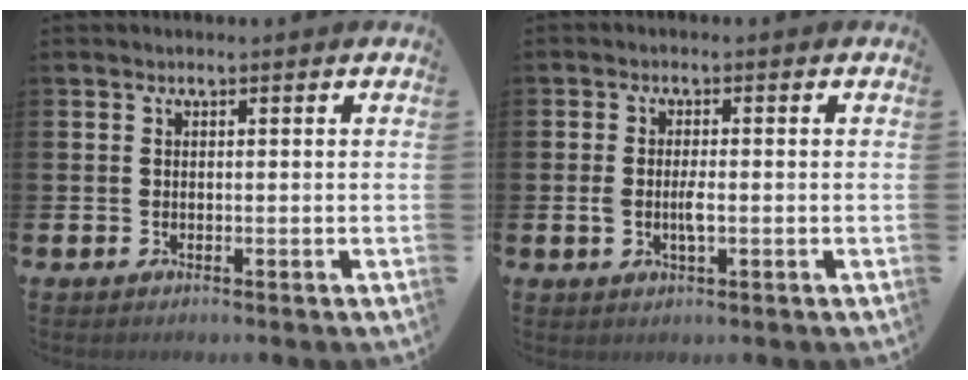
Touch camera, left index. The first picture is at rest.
{"total": 2.5, "force": [-0.3, 1.0, 2.3], "torque": [-0.036, -0.003, -0.008]}